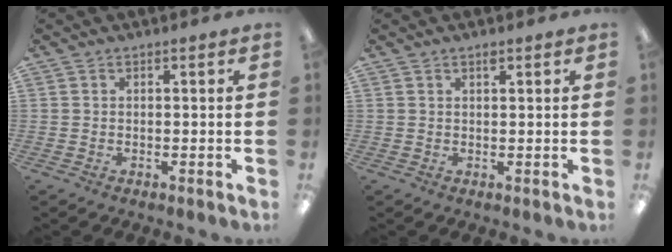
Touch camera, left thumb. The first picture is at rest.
{"total": 1.2, "force": [0.9, 0.4, 0.7], "torque": [-0.014, 0.001, 0.016]}